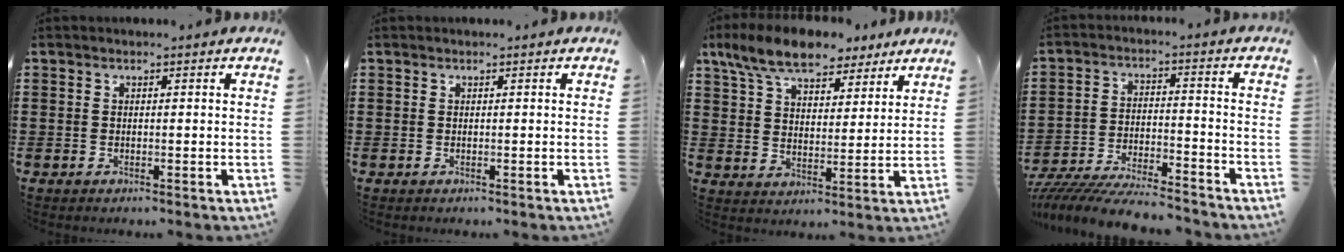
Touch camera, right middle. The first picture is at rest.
{"total": 0.0}
{"total": 9.4, "force": [8.0, 3.4, 3.5], "torque": [-0.093, -0.019, 0.151]}
{"total": 8.2, "force": [-7.9, 0.6, 2.1], "torque": [-0.041, 0.007, -0.152]}